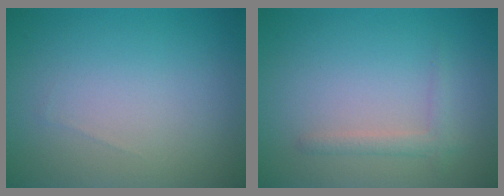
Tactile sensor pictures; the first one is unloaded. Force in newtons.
{"total": 1.4, "press": 1.4, "slide": 0.1}